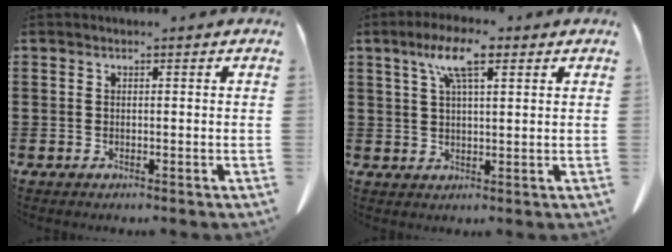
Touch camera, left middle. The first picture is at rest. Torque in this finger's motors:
{"motor_torque": [2.03, 0.11, 0.91, 0.21]}